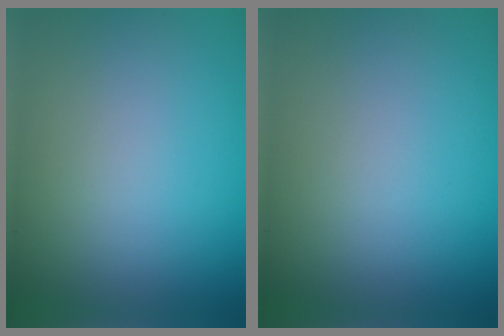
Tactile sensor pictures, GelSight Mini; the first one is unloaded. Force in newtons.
{"total": 0.0}